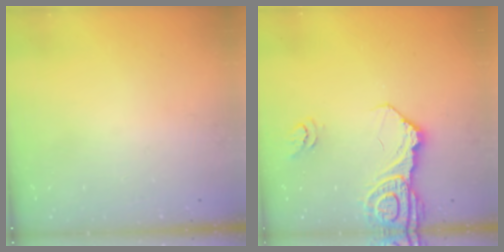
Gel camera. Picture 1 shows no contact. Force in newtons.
{"total": 13.2, "press": 13.2, "slide": 1.4}